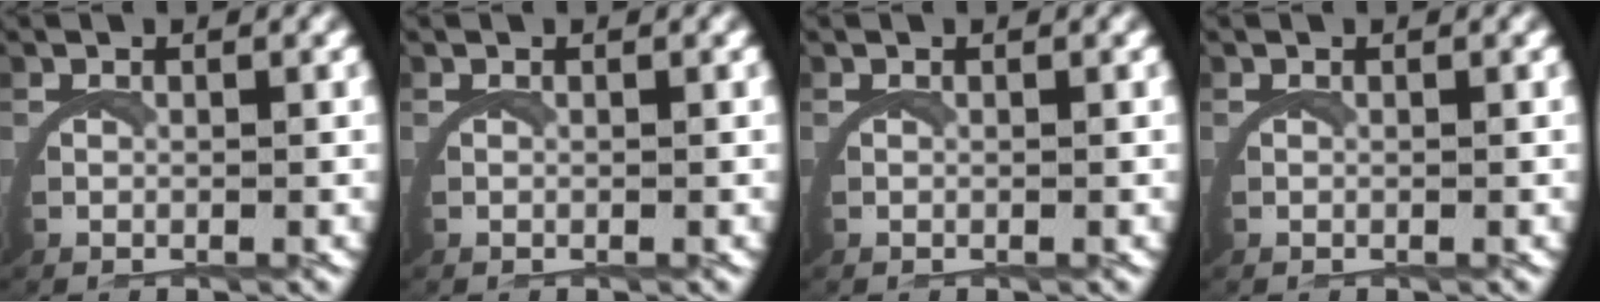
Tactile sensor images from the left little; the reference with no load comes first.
{"total": 0.0}
{"total": 0.0}
{"total": 0.0}